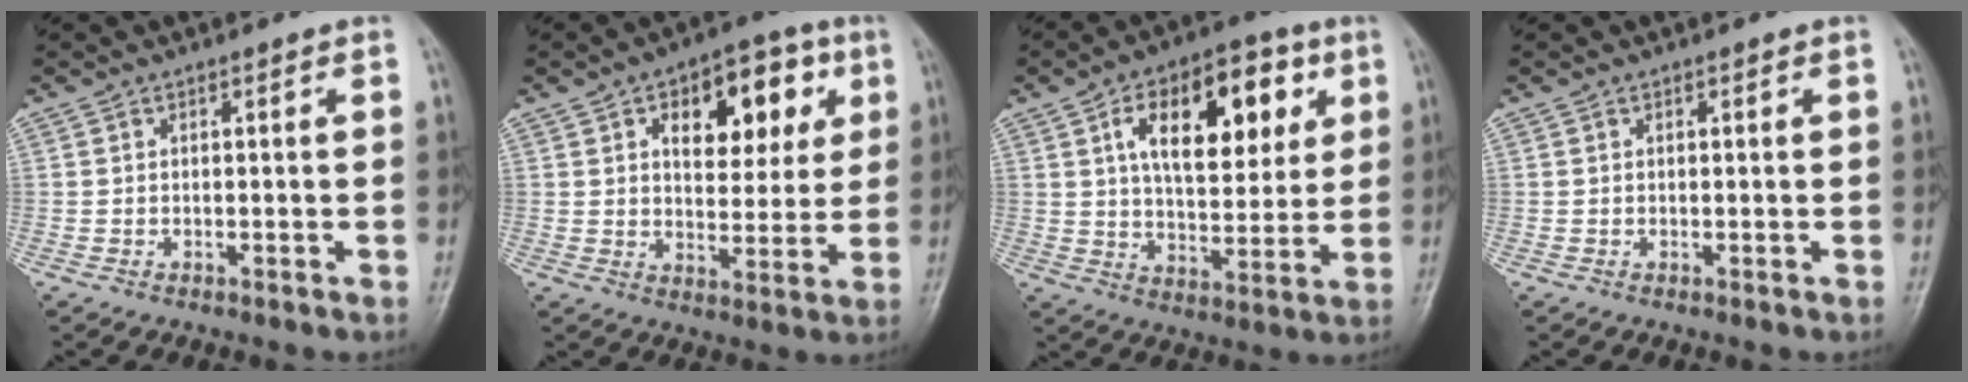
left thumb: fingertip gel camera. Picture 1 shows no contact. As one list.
[{"total": 14.6, "force": [5.5, 8.3, 10.7], "torque": [-0.098, -0.004, 0.080]}, {"total": 18.4, "force": [6.4, 9.7, 14.2], "torque": [-0.171, -0.008, 0.099]}, {"total": 0.0}]